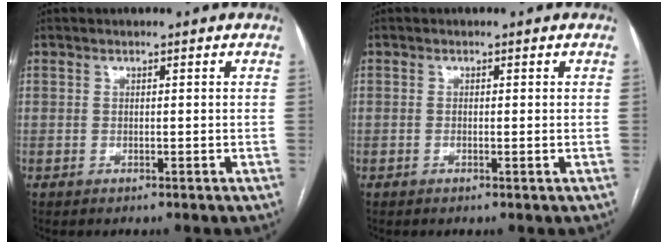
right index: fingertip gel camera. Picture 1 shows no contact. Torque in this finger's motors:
{"motor_torque": [-0.69, 0.20, -0.03, 0.00]}